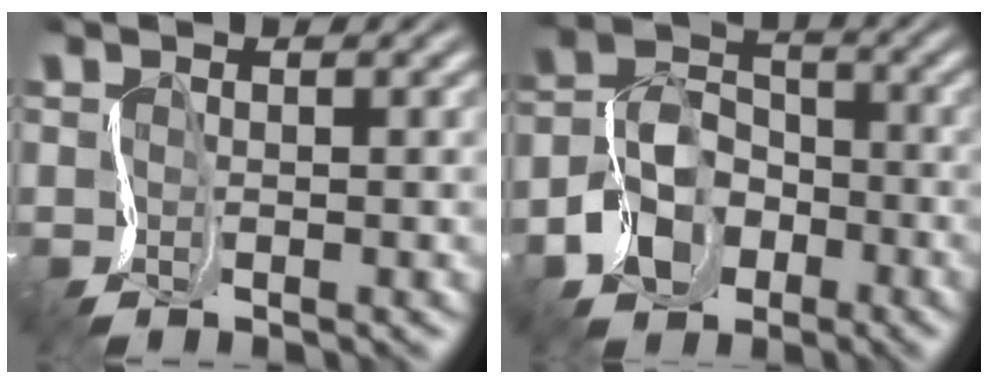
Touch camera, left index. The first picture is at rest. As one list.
[{"total": 4.7, "force": [-2.4, 3.8, 1.5], "torque": [-0.042, 0.015, -0.056]}]